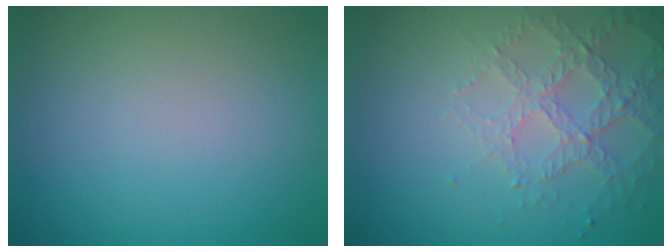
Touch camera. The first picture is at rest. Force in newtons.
{"total": 4.1, "press": 3.0, "slide": 2.9}